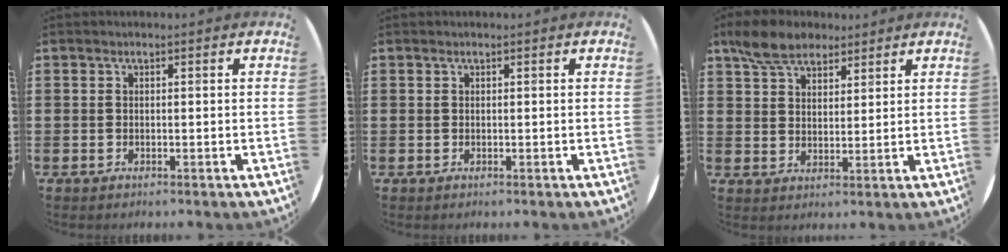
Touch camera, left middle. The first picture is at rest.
{"total": 0.0}
{"total": 6.3, "force": [5.2, 3.0, 1.9], "torque": [-0.046, -0.002, 0.096]}